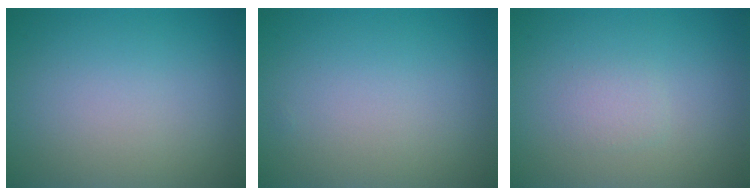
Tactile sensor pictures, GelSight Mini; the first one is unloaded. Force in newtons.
{"total": 0.0}
{"total": 1.0, "press": 1.0, "slide": 0.0}